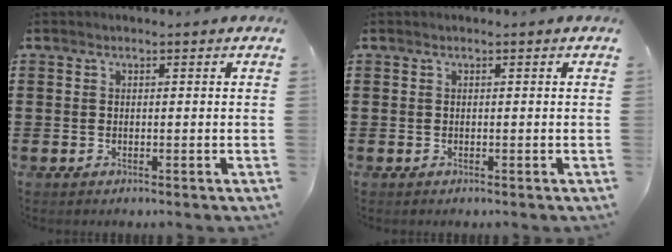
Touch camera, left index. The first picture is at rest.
{"total": 0.0}